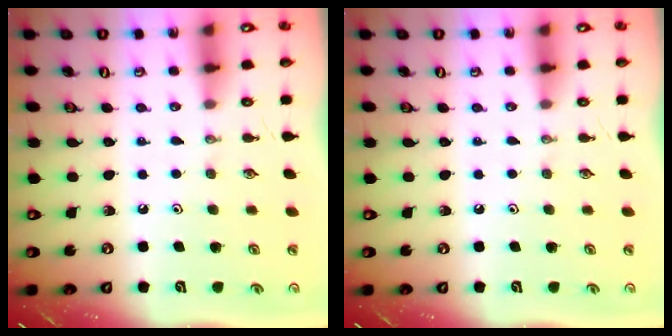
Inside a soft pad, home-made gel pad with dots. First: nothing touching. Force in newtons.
{"total": 0.0}